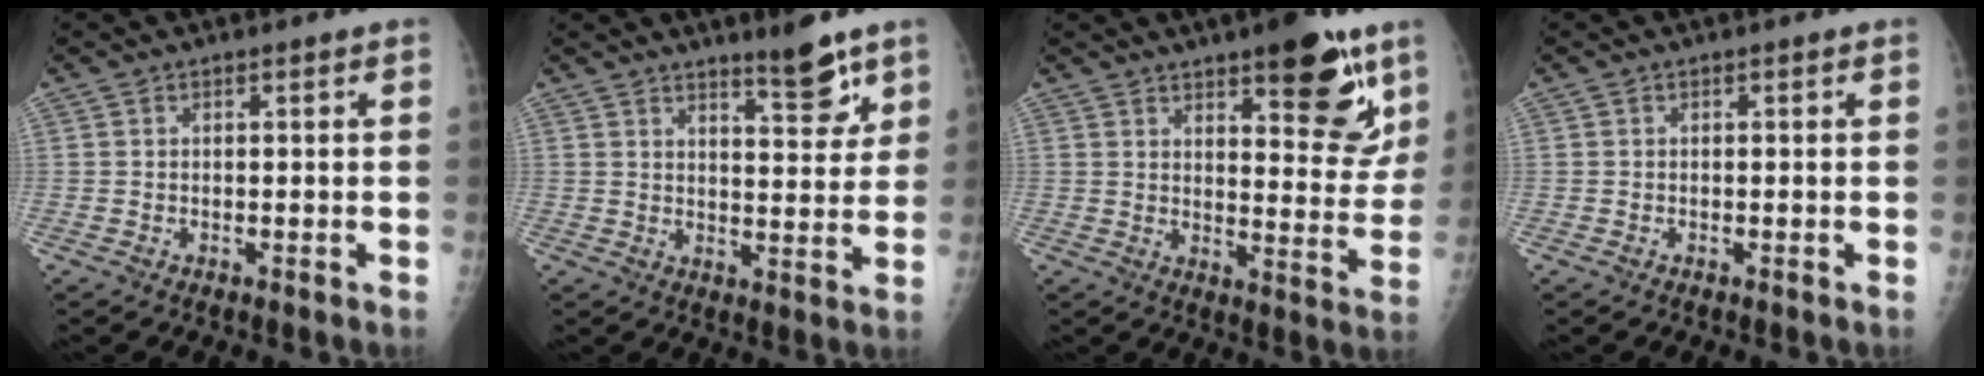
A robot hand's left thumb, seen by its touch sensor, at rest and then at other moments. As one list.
[{"total": 7.0, "force": [5.3, 1.8, 4.2], "torque": [-0.040, -0.041, 0.076]}, {"total": 15.3, "force": [9.0, 5.4, 11.1], "torque": [-0.099, -0.052, 0.125]}, {"total": 0.0}]